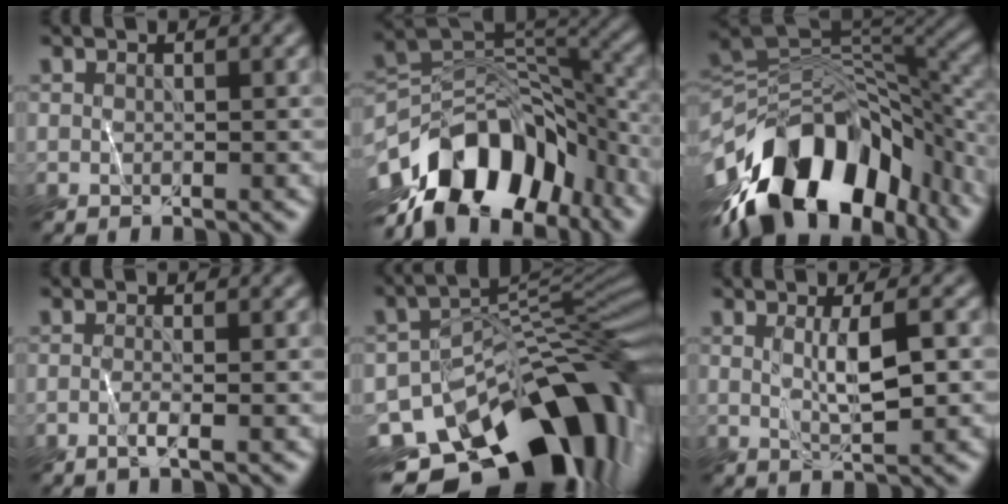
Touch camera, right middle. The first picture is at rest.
{"total": 13.0, "force": [-7.4, 7.6, 7.6], "torque": [-0.118, 0.016, -0.135]}
{"total": 15.4, "force": [-8.2, 8.2, 10.1], "torque": [-0.182, 0.022, -0.136]}
{"total": 1.1, "force": [-0.4, 0.2, 1.0], "torque": [-0.013, 0.008, -0.015]}
{"total": 16.0, "force": [-8.6, 8.8, 10.3], "torque": [-0.157, -0.009, -0.124]}
{"total": 3.2, "force": [0.6, 0.6, 3.1], "torque": [-0.057, 0.001, 0.016]}